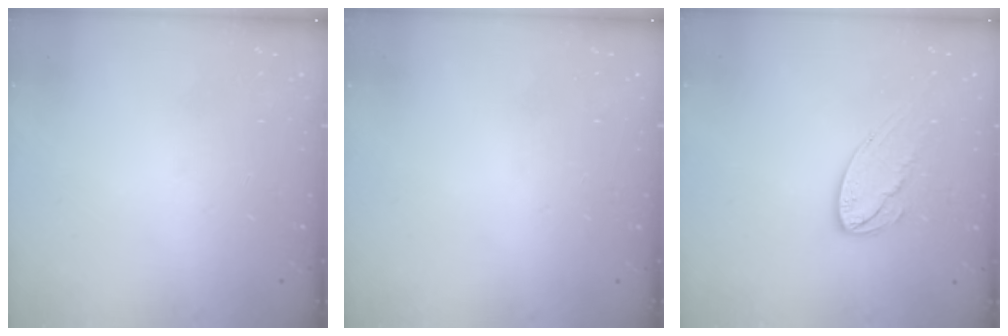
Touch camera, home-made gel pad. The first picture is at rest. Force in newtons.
{"total": 0.0}
{"total": 10.4, "press": 10.4, "slide": 0.8}